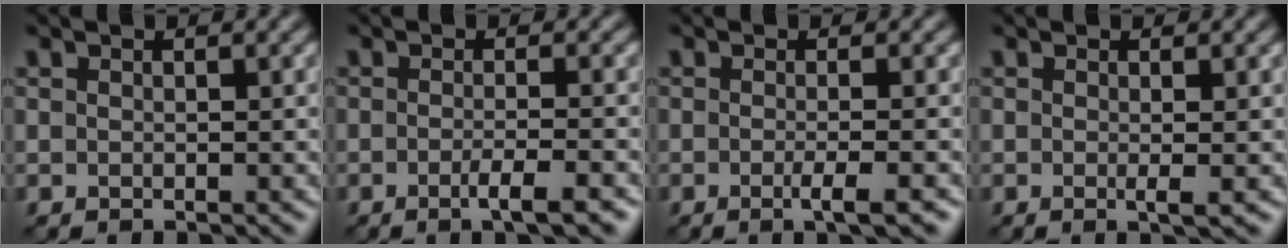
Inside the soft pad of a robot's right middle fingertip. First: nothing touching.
{"total": 3.1, "force": [-1.4, 0.6, 2.7], "torque": [-0.037, 0.000, -0.029]}
{"total": 2.7, "force": [-0.9, 0.6, 2.4], "torque": [-0.030, -0.001, -0.020]}
{"total": 1.4, "force": [-0.1, 0.2, 1.4], "torque": [-0.022, -0.005, -0.005]}